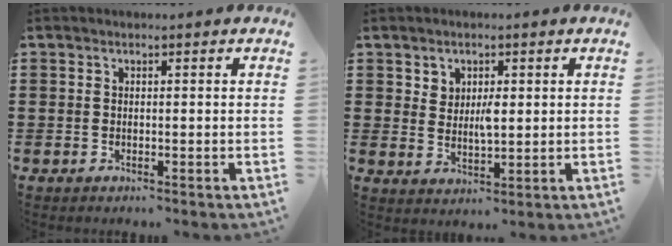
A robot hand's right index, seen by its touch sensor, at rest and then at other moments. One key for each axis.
{"total": 2.8, "fx": 1.2, "fy": 1.6, "fz": 2.0, "tx": -0.028, "ty": -0.001, "tz": 0.018}